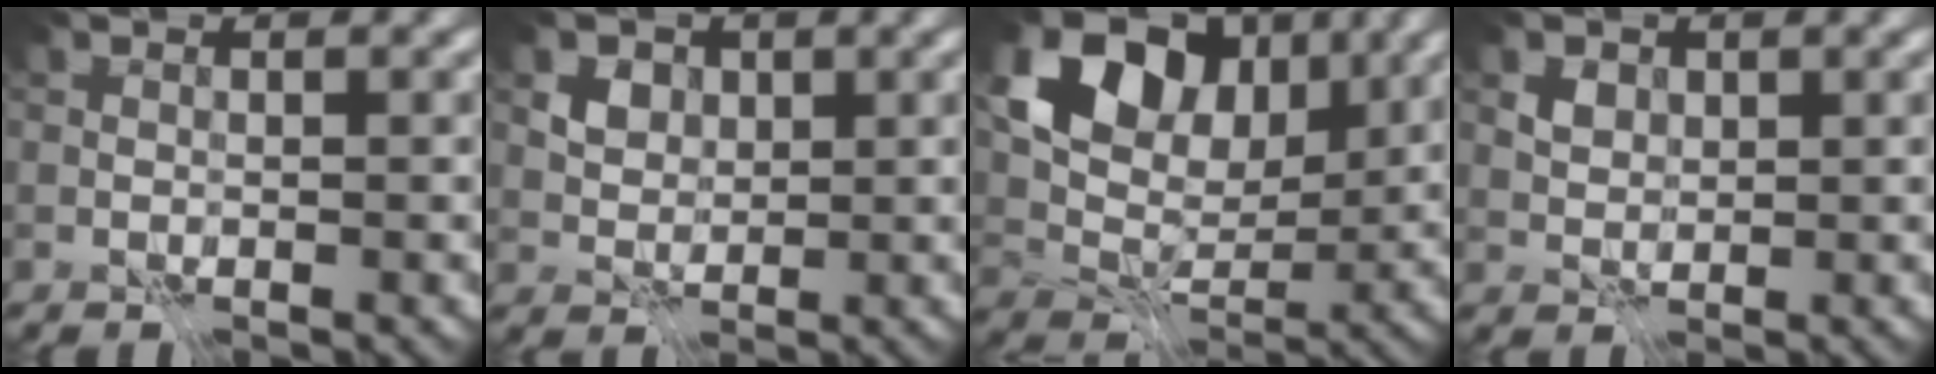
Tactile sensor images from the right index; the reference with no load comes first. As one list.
[{"total": 4.3, "force": [1.8, 3.3, 2.0], "torque": [-0.036, 0.006, 0.026]}, {"total": 10.9, "force": [4.4, 7.1, 7.0], "torque": [-0.118, 0.018, 0.068]}, {"total": 2.0, "force": [0.8, 1.5, 1.0], "torque": [-0.018, -0.001, 0.018]}]